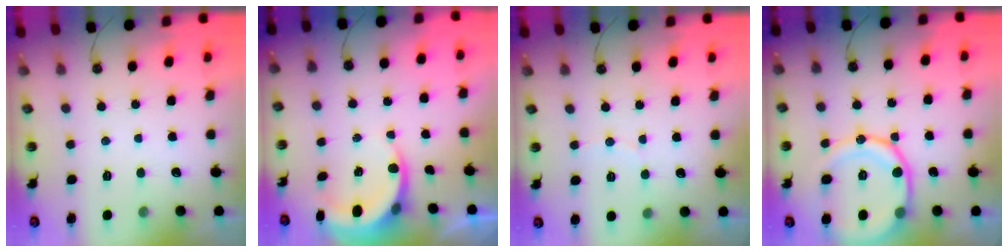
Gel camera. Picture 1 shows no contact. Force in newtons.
{"total": 4.9, "press": 4.9, "slide": 0.1}
{"total": 4.2, "press": 3.9, "slide": 1.6}
{"total": 15.8, "press": 15.6, "slide": 1.9}